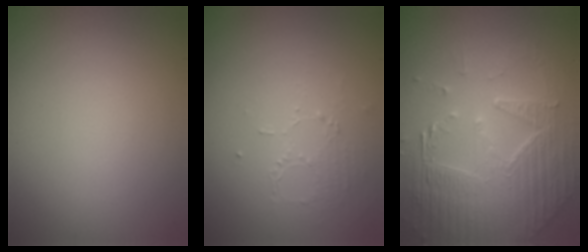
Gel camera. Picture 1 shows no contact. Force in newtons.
{"total": 1.3, "press": 0.6, "slide": 1.1}
{"total": 6.5, "press": 5.1, "slide": 4.1}